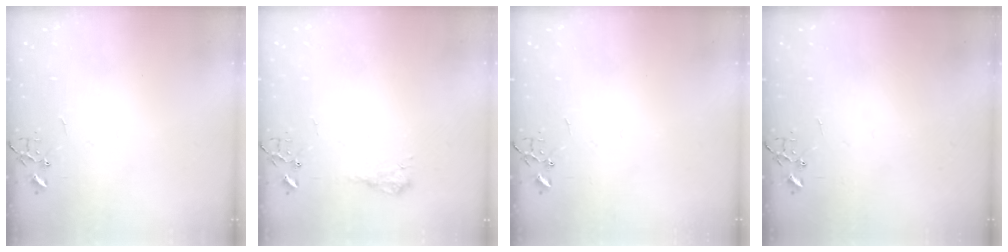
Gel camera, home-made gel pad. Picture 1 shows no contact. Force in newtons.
{"total": 8.5, "press": 8.5, "slide": 0.8}
{"total": 0.0}
{"total": 0.0}